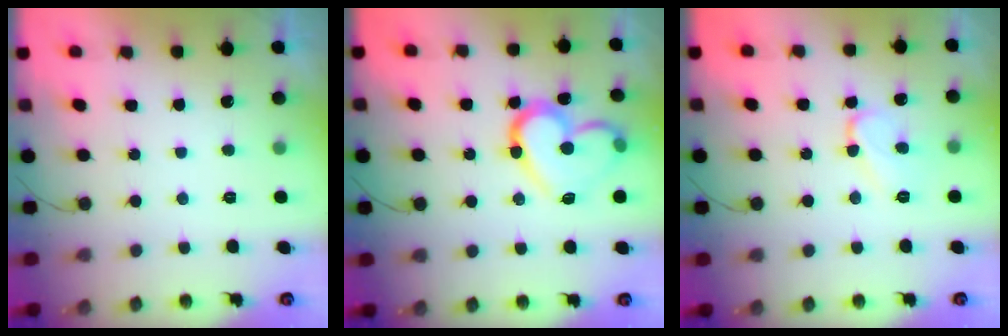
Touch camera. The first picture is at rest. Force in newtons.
{"total": 15.1, "press": 15.0, "slide": 0.8}
{"total": 8.0, "press": 7.9, "slide": 1.0}